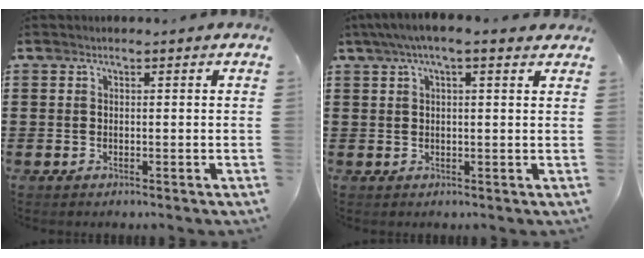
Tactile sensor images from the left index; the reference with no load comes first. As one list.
[{"total": 3.4, "force": [2.0, 0.5, 2.6], "torque": [-0.055, 0.005, 0.035]}]